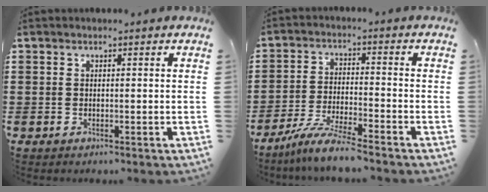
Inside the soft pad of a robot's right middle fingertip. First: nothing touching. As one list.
[{"total": 6.5, "force": [-5.7, -0.3, 3.1], "torque": [-0.074, -0.017, -0.113]}]